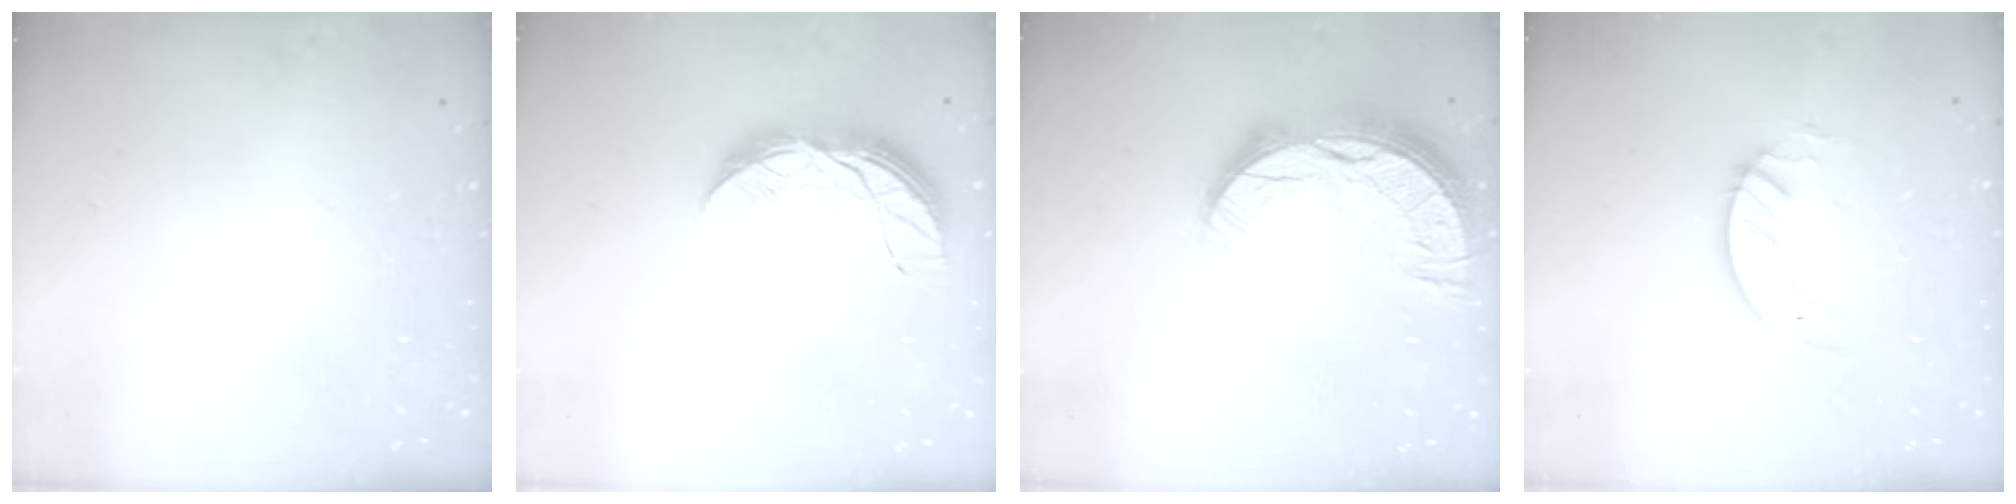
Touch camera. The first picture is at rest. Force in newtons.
{"total": 8.1, "press": 8.0, "slide": 0.5}
{"total": 12.3, "press": 12.2, "slide": 0.9}
{"total": 3.0, "press": 3.0, "slide": 0.2}